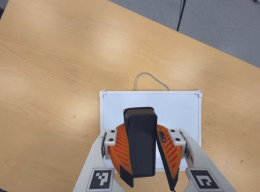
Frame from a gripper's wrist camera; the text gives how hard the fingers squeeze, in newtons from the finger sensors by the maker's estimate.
{"total": 9.6, "left": 9.9, "right": 9.3}